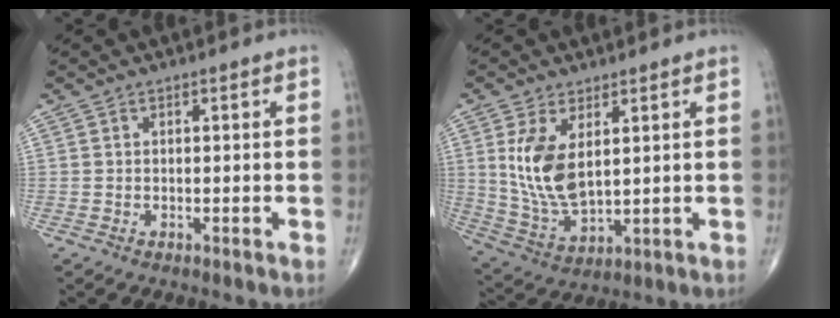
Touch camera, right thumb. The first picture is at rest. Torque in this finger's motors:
{"motor_torque": [-0.58, 1.04, 1.11, 0.24, 0.13]}